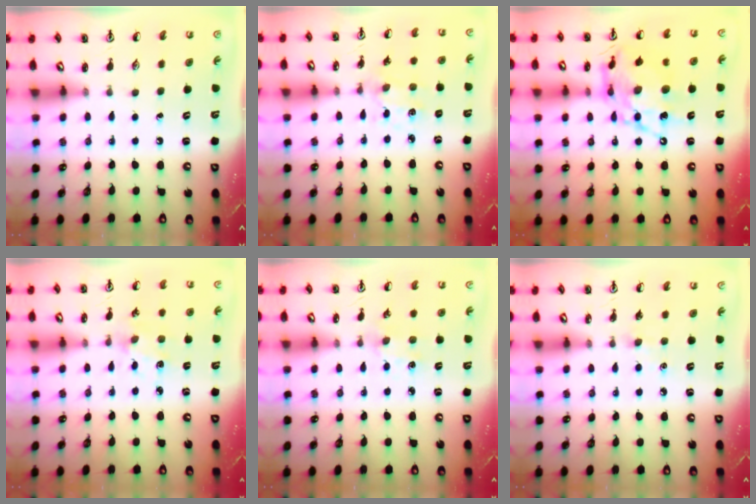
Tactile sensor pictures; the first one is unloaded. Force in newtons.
{"total": 1.3, "press": 1.3, "slide": 0.1}
{"total": 14.8, "press": 14.7, "slide": 1.3}
{"total": 2.4, "press": 2.4, "slide": 0.0}
{"total": 2.9, "press": 2.9, "slide": 0.4}
{"total": 2.8, "press": 2.7, "slide": 0.5}